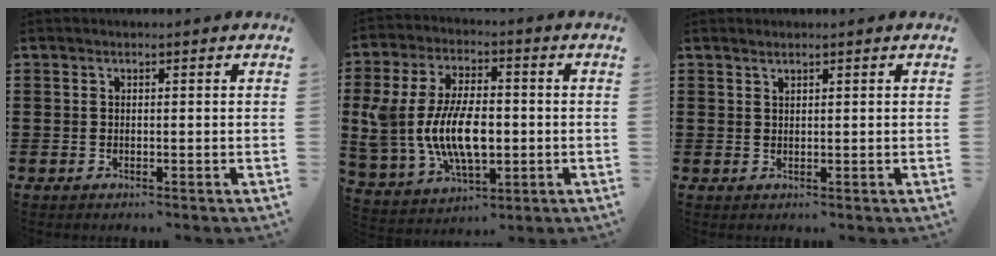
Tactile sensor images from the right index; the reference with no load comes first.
{"total": 12.0, "force": [-0.8, 6.8, 9.8], "torque": [-0.222, 0.000, -0.015]}
{"total": 0.7, "force": [0.6, 0.1, 0.3], "torque": [-0.007, -0.001, 0.011]}